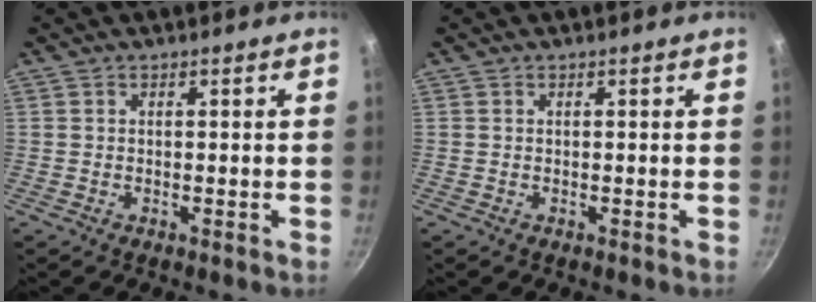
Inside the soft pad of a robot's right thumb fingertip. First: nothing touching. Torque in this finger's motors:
{"motor_torque": [-0.30, 0.03, 0.02, -0.02, 0.03]}